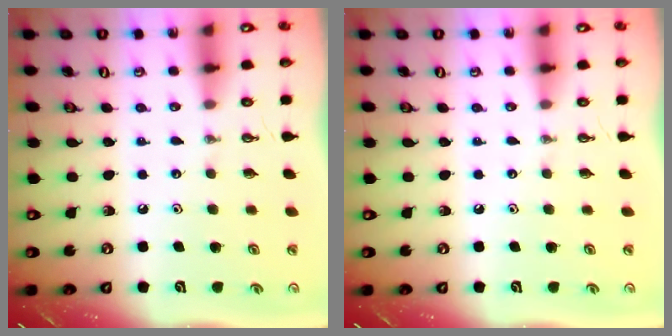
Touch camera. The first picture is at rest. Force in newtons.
{"total": 0.0}